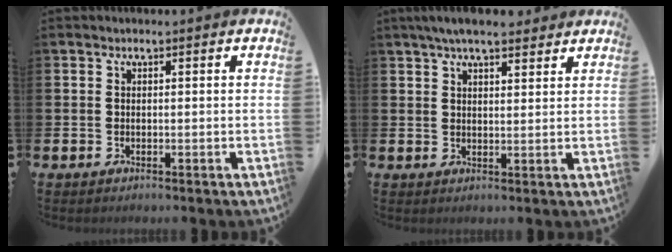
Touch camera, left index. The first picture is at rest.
{"total": 4.7, "force": [4.2, 1.0, 1.8], "torque": [-0.045, -0.006, 0.077]}